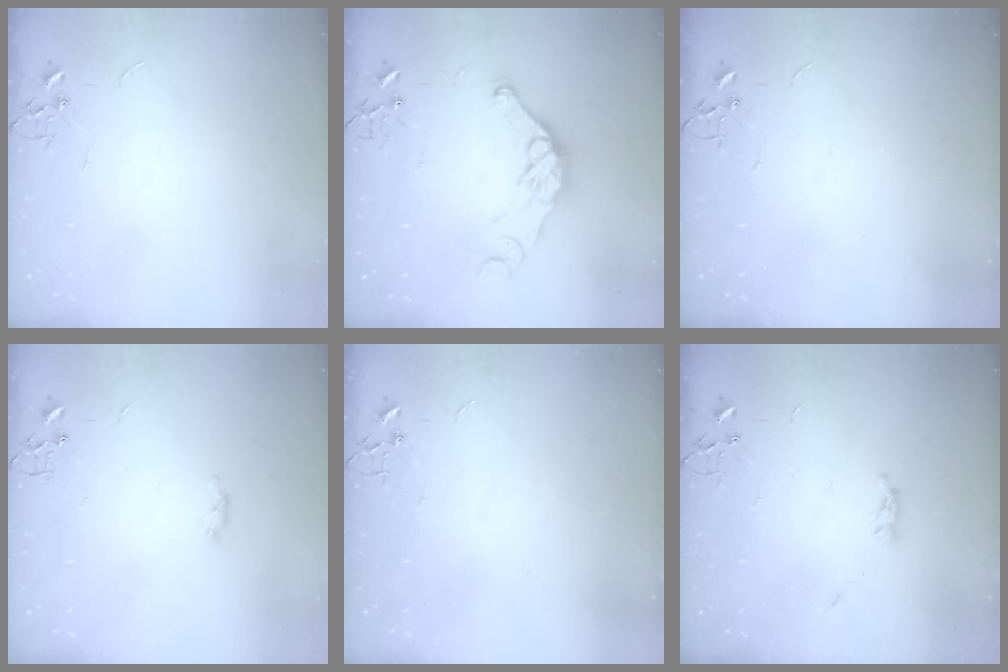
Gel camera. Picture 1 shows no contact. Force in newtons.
{"total": 12.7, "press": 12.7, "slide": 0.0}
{"total": 0.0}
{"total": 3.3, "press": 3.2, "slide": 0.5}
{"total": 0.0}
{"total": 3.3, "press": 3.3, "slide": 0.5}